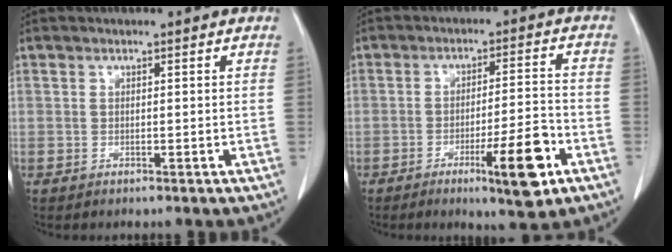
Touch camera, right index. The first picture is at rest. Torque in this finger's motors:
{"motor_torque": [1.10, -0.33, 0.66, 0.09]}